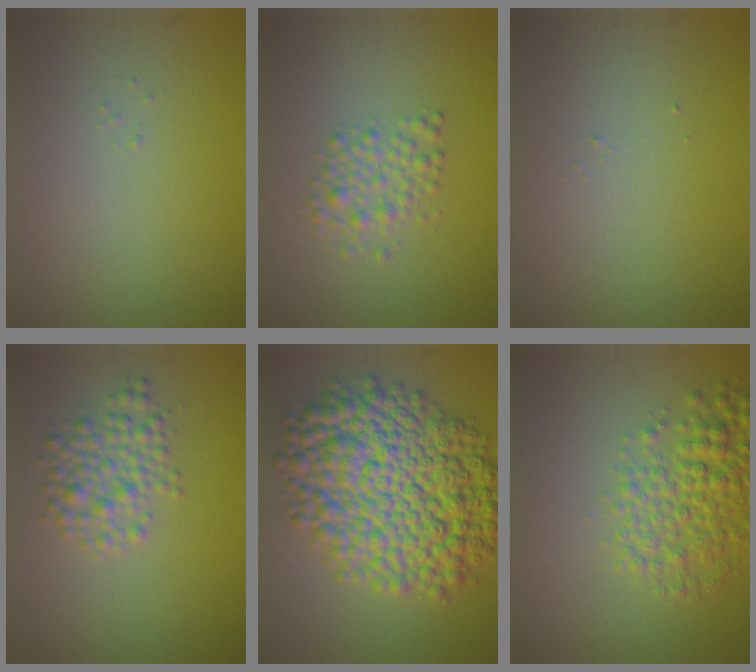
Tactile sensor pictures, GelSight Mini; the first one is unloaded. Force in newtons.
{"total": 2.5, "press": 2.5, "slide": 0.0}
{"total": 0.0}
{"total": 3.3, "press": 3.3, "slide": 0.2}
{"total": 13.0, "press": 13.0, "slide": 0.2}
{"total": 4.9, "press": 4.9, "slide": 0.2}